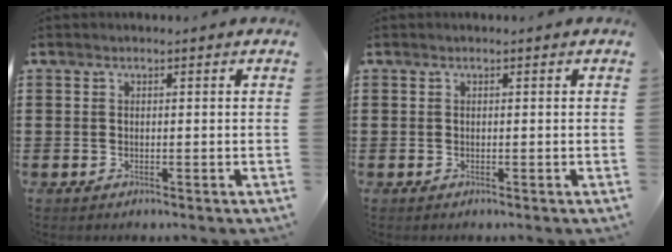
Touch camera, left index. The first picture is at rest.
{"total": 0.0}